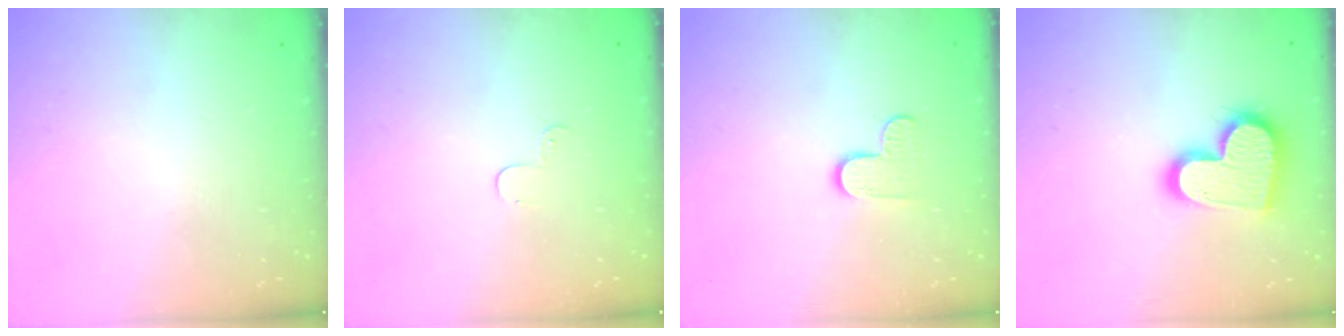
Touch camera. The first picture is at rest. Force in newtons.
{"total": 2.9, "press": 2.8, "slide": 0.3}
{"total": 5.7, "press": 5.7, "slide": 0.5}
{"total": 16.2, "press": 16.2, "slide": 1.1}